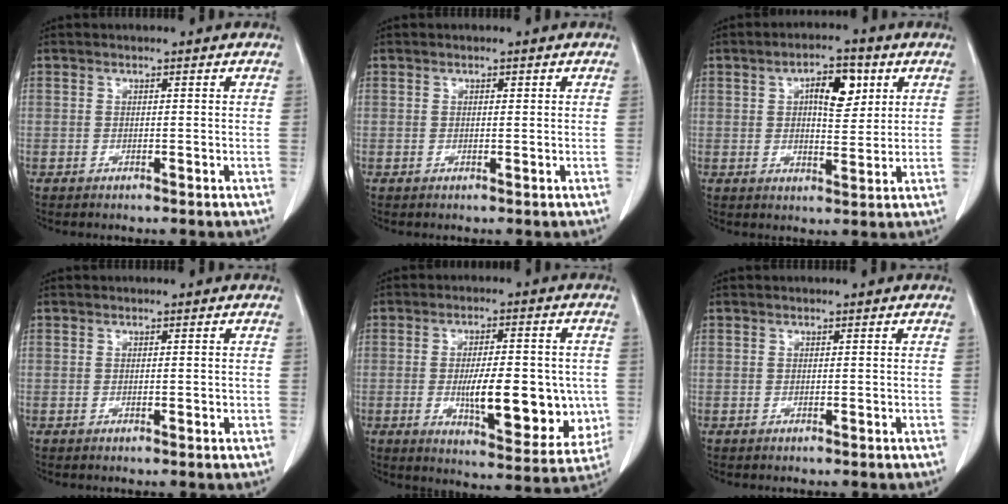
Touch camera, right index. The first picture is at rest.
{"total": 0.9, "force": [0.2, 0.5, 0.7], "torque": [-0.019, 0.001, 0.004]}
{"total": 7.9, "force": [2.7, 3.3, 6.7], "torque": [-0.108, 0.014, 0.046]}
{"total": 1.6, "force": [-0.2, 0.7, 1.4], "torque": [-0.033, 0.002, 0.003]}
{"total": 16.9, "force": [-2.3, 5.8, 15.7], "torque": [-0.210, -0.003, -0.016]}
{"total": 0.0}